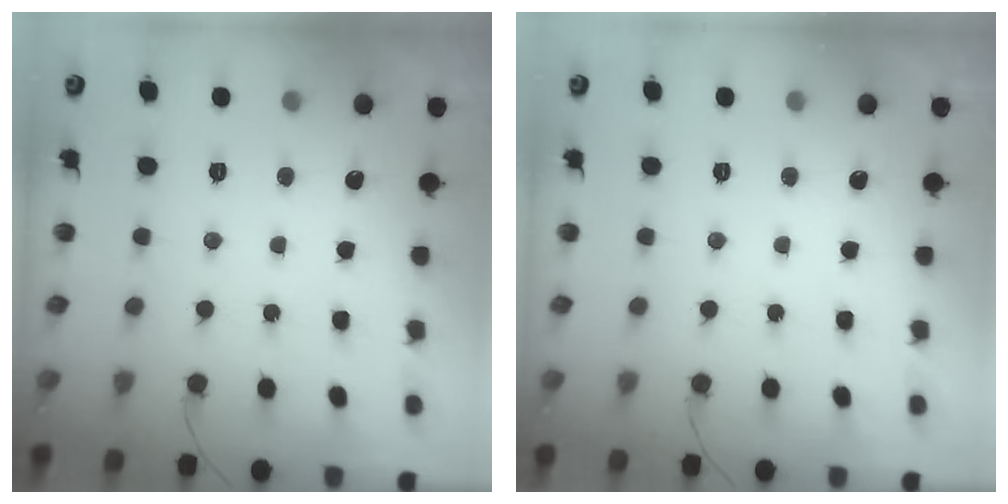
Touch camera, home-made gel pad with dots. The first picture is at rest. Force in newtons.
{"total": 0.0}